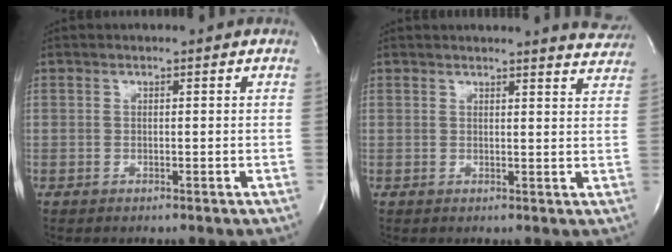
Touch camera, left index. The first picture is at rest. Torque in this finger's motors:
{"motor_torque": [0.64, -0.64, 0.34, 0.04]}